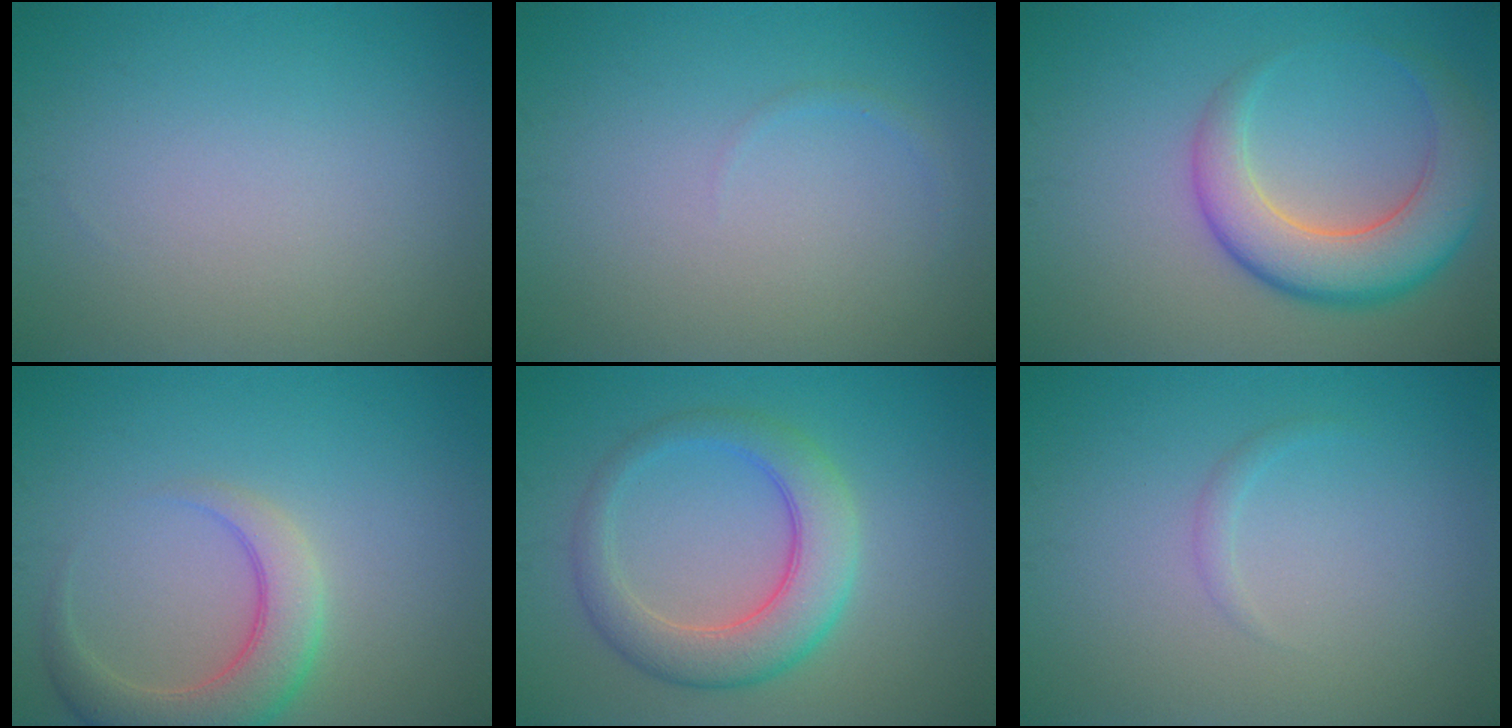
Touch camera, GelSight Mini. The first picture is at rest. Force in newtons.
{"total": 0.5, "press": 0.5, "slide": 0.1}
{"total": 6.5, "press": 6.5, "slide": 0.2}
{"total": 4.9, "press": 4.9, "slide": 0.5}
{"total": 5.6, "press": 5.6, "slide": 0.3}
{"total": 0.7, "press": 0.7, "slide": 0.1}